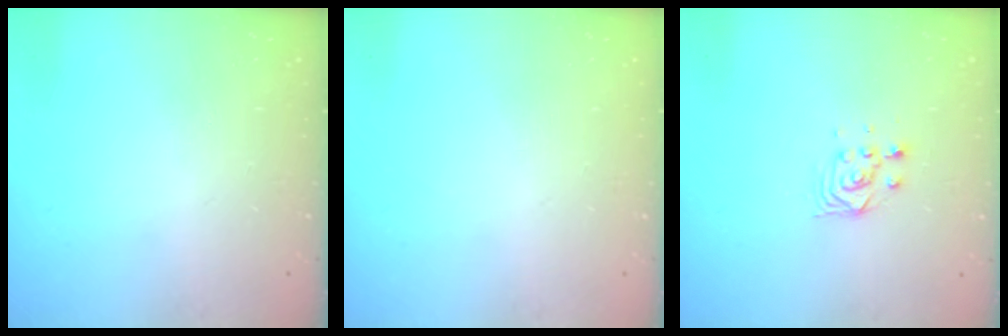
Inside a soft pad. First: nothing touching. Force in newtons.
{"total": 0.0}
{"total": 3.5, "press": 3.5, "slide": 0.0}